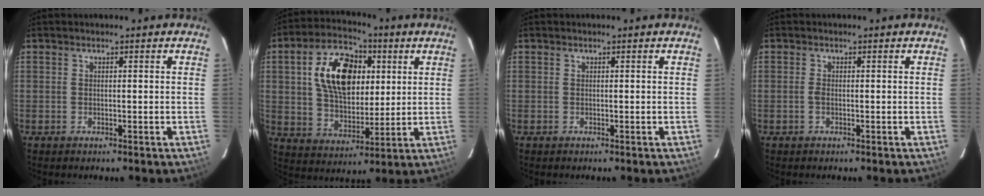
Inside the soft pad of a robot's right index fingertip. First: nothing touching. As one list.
[{"total": 16.3, "force": [4.2, 10.3, 12.0], "torque": [-0.218, 0.029, 0.078]}, {"total": 0.0}, {"total": 1.1, "force": [-0.3, 0.5, 0.9], "torque": [-0.020, 0.001, -0.007]}]